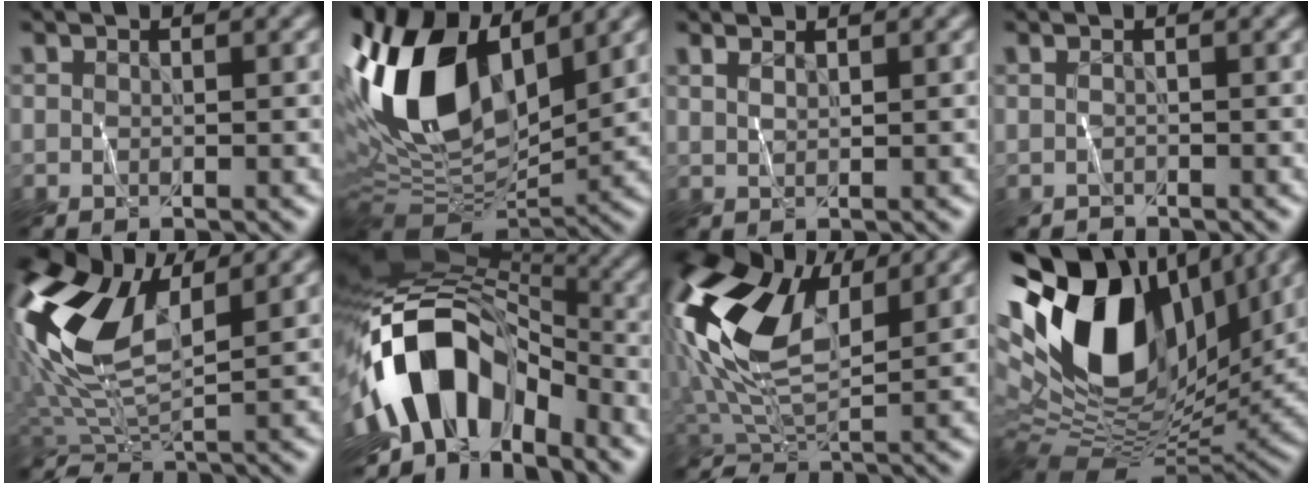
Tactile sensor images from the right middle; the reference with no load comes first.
{"total": 13.4, "force": [3.4, 7.5, 10.6], "torque": [-0.212, 0.016, 0.056]}
{"total": 1.4, "force": [1.3, 0.4, 0.4], "torque": [-0.006, -0.001, 0.018]}
{"total": 0.7, "force": [-0.6, 0.1, -0.2], "torque": [0.001, 0.001, -0.010]}
{"total": 11.7, "force": [3.6, 5.7, 9.5], "torque": [-0.219, 0.019, 0.063]}
{"total": 13.9, "force": [-4.3, 8.6, 10.1], "torque": [-0.170, 0.020, -0.088]}
{"total": 13.0, "force": [4.4, 6.4, 10.4], "torque": [-0.240, 0.032, 0.077]}
{"total": 17.8, "force": [5.4, 10.2, 13.6], "torque": [-0.264, 0.034, 0.077]}